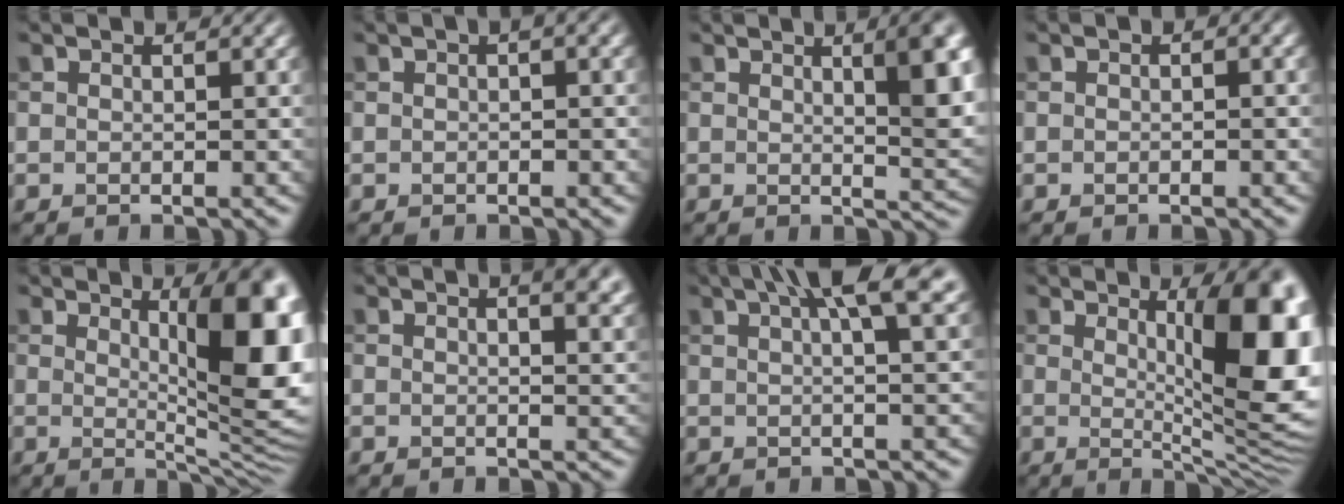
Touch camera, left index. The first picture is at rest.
{"total": 2.4, "force": [0.7, 0.5, 2.2], "torque": [-0.026, 0.008, 0.005]}
{"total": 6.9, "force": [2.2, 2.2, 6.2], "torque": [-0.049, 0.004, 0.028]}
{"total": 1.3, "force": [0.1, 0.6, 1.2], "torque": [-0.015, 0.003, 0.000]}
{"total": 11.0, "force": [2.2, 3.1, 10.4], "torque": [-0.117, -0.011, 0.039]}
{"total": 7.1, "force": [3.8, 3.2, 5.0], "torque": [-0.018, 0.034, 0.026]}
{"total": 10.1, "force": [5.4, 3.2, 8.0], "torque": [-0.072, 0.042, 0.049]}
{"total": 12.2, "force": [2.1, 3.7, 11.5], "torque": [-0.121, -0.007, 0.037]}